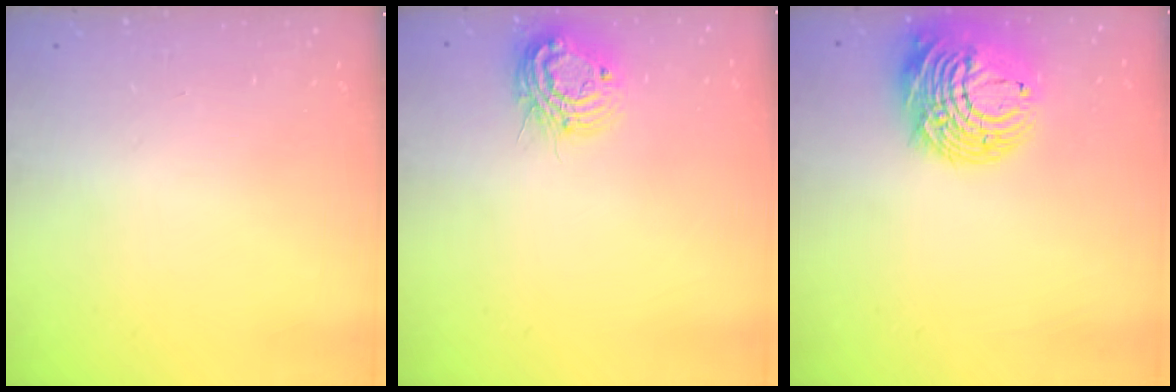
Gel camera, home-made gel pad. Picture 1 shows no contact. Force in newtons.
{"total": 10.4, "press": 10.3, "slide": 0.9}
{"total": 15.0, "press": 14.9, "slide": 1.5}